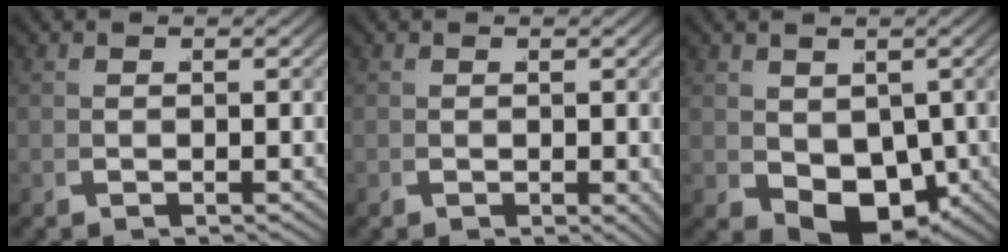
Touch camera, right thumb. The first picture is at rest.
{"total": 1.0, "force": [0.1, 0.5, 0.8], "torque": [-0.010, -0.004, 0.003]}
{"total": 6.5, "force": [-1.1, 4.5, 4.6], "torque": [-0.087, -0.046, 0.016]}